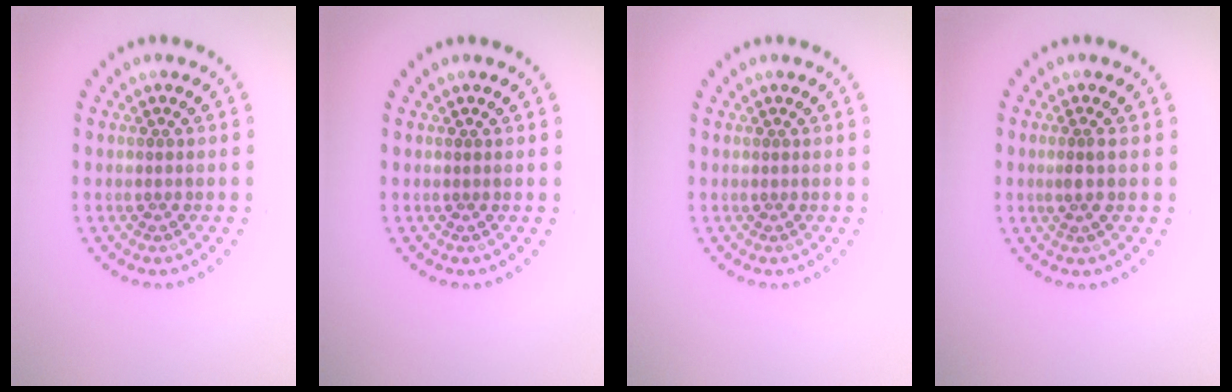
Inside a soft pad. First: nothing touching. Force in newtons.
{"total": 0.0}
{"total": 0.0}
{"total": 1.6, "press": 1.3, "slide": 0.9}